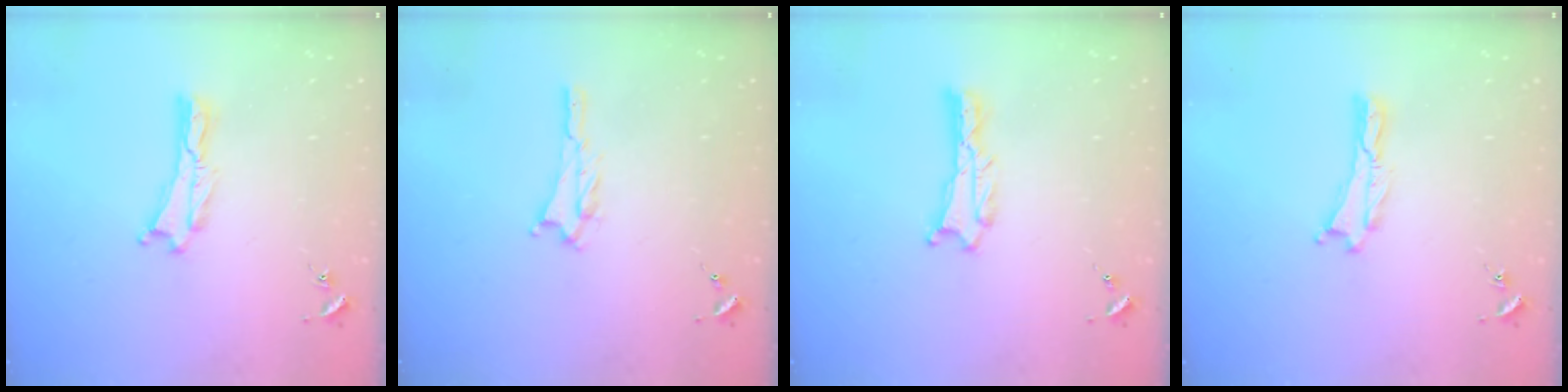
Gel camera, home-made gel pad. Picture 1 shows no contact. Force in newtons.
{"total": 1.5, "press": 1.5, "slide": 0.3}
{"total": 0.6, "press": 0.6, "slide": 0.1}
{"total": 0.0}